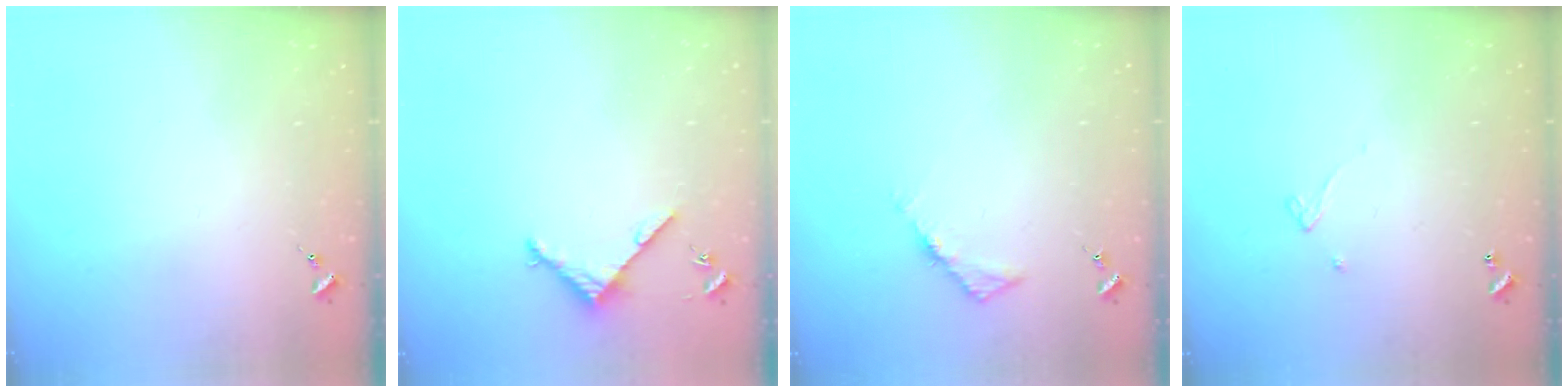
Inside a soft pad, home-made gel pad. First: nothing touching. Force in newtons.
{"total": 3.6, "press": 3.6, "slide": 0.3}
{"total": 4.5, "press": 4.5, "slide": 0.4}
{"total": 2.6, "press": 2.6, "slide": 0.2}